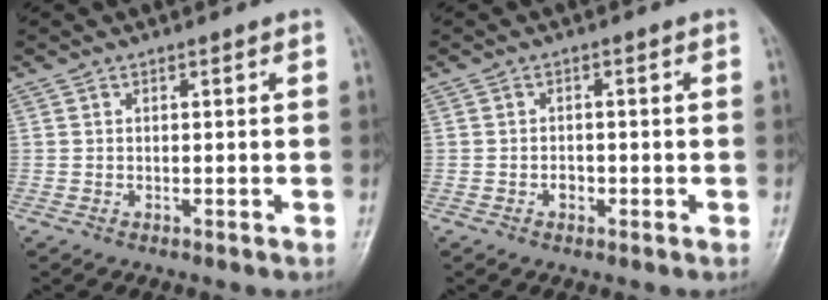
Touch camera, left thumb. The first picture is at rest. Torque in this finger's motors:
{"motor_torque": [-0.16, 0.19, 0.10, 0.08, 0.00]}